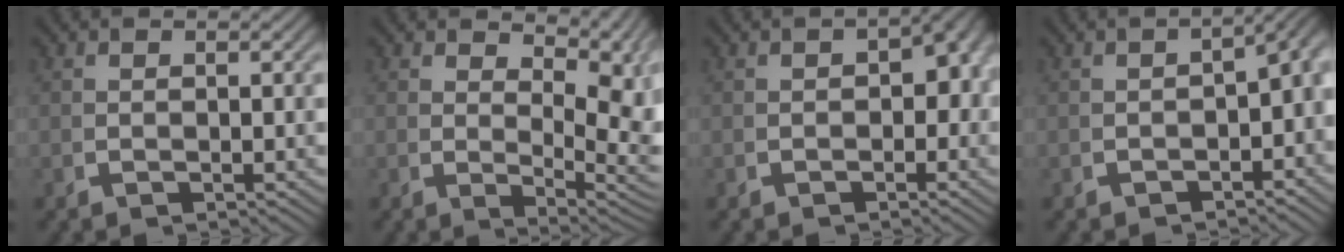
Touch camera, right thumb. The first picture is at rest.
{"total": 6.6, "force": [0.9, 3.4, 5.6], "torque": [-0.067, -0.022, 0.027]}
{"total": 3.5, "force": [-0.3, 2.4, 2.5], "torque": [-0.021, -0.003, -0.008]}
{"total": 4.0, "force": [-1.0, 2.4, 3.0], "torque": [-0.027, 0.003, -0.016]}